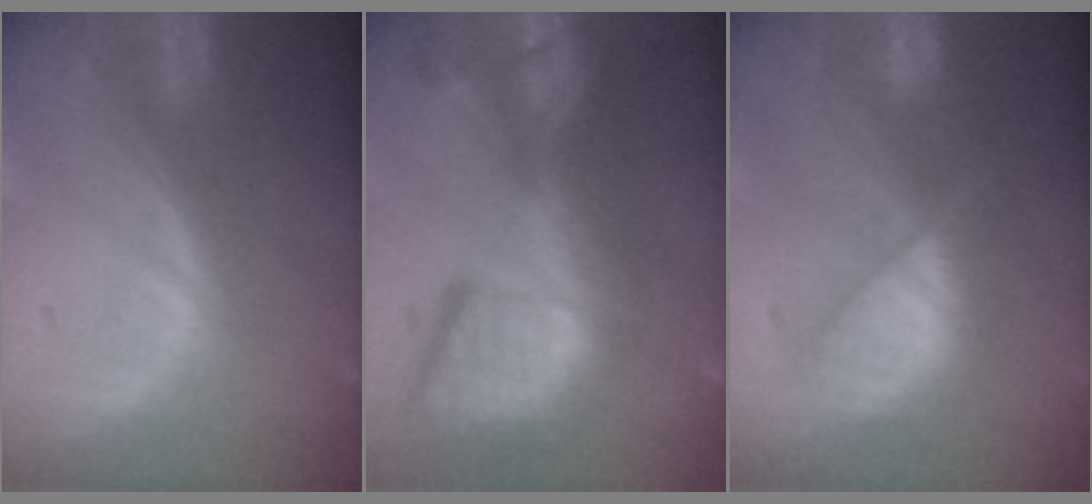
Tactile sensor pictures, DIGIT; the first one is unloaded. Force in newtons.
{"total": 13.1, "press": 11.3, "slide": 6.6}
{"total": 7.4, "press": 7.4, "slide": 0.5}